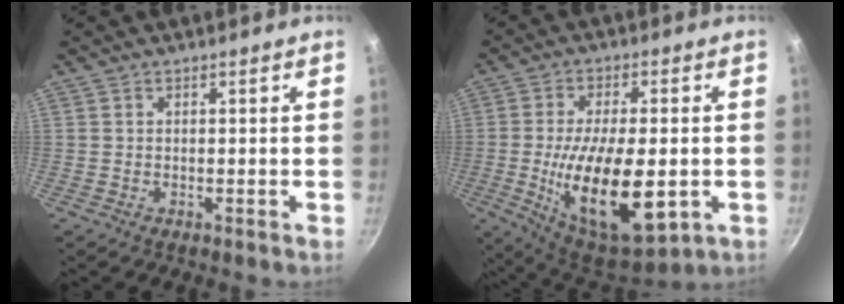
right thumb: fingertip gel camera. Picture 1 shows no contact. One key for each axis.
{"total": 20.3, "fx": -3.8, "fy": 8.9, "fz": 17.8, "tx": -0.301, "ty": -0.019, "tz": -0.038}